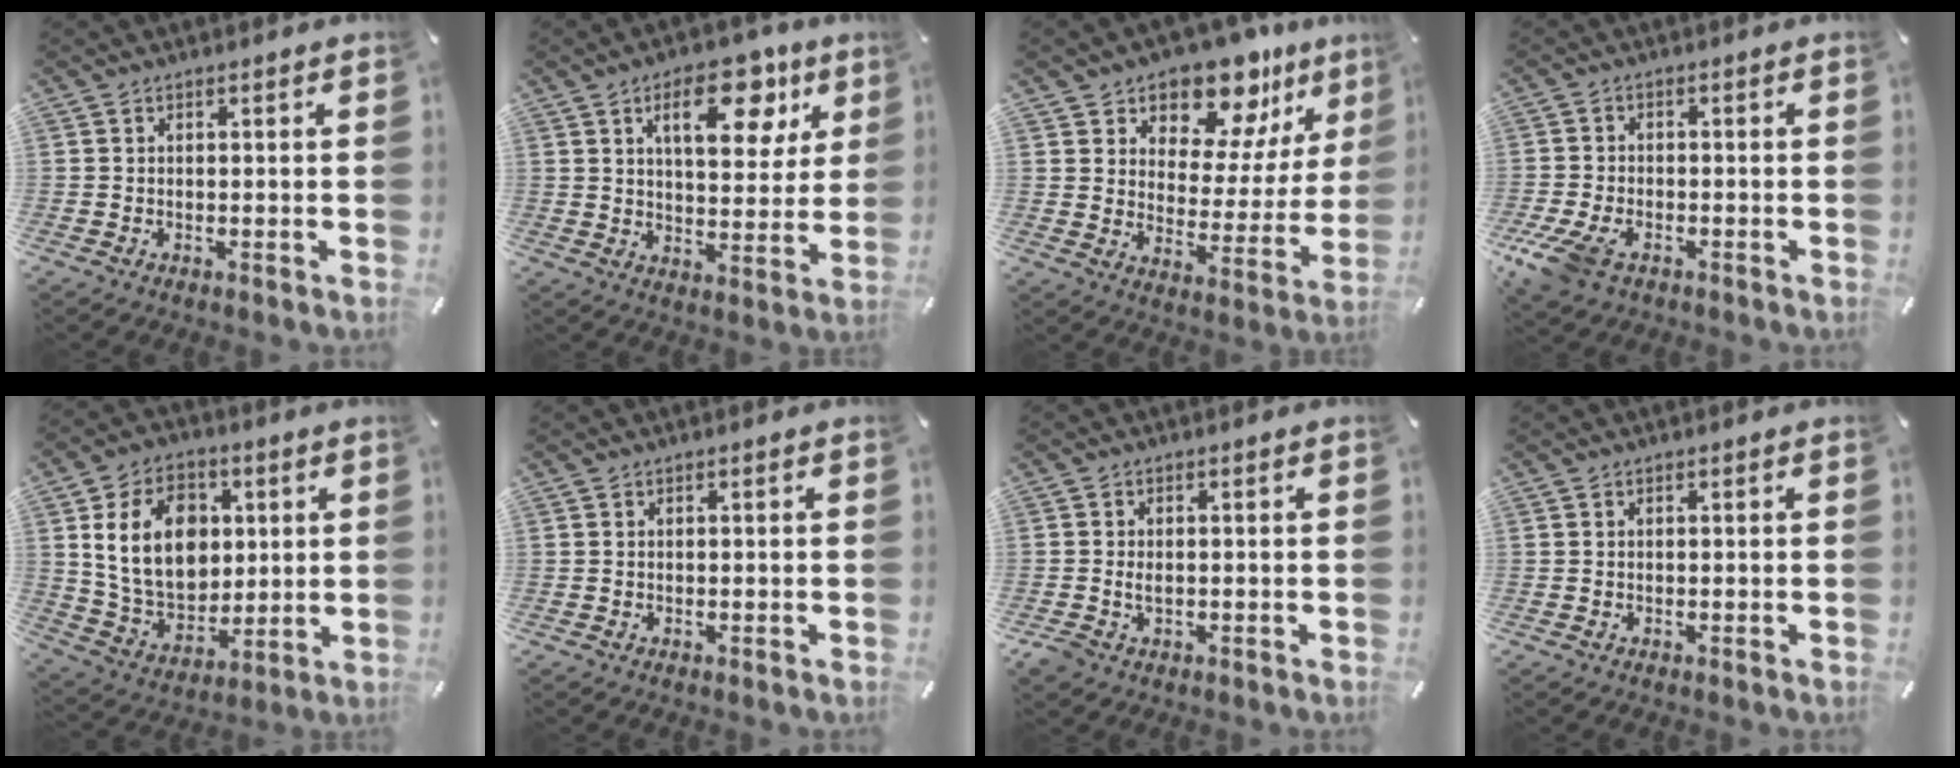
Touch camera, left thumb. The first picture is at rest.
{"total": 15.2, "force": [7.5, 8.1, 10.4], "torque": [-0.135, -0.025, 0.121]}
{"total": 14.0, "force": [11.6, 6.9, 3.9], "torque": [-0.067, -0.102, 0.205]}
{"total": 7.2, "force": [-3.8, 4.2, 4.4], "torque": [-0.112, 0.003, -0.073]}
{"total": 16.1, "force": [3.3, 12.3, 9.9], "torque": [-0.190, 0.009, 0.062]}
{"total": 0.0}
{"total": 2.2, "force": [-0.4, 1.6, 1.5], "torque": [-0.034, 0.000, -0.008]}
{"total": 0.0}